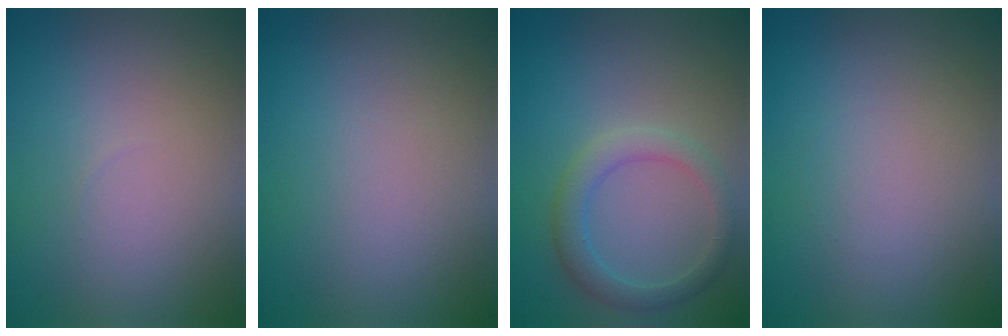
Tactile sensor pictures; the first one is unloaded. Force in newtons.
{"total": 0.0}
{"total": 2.9, "press": 2.9, "slide": 0.1}
{"total": 0.0}